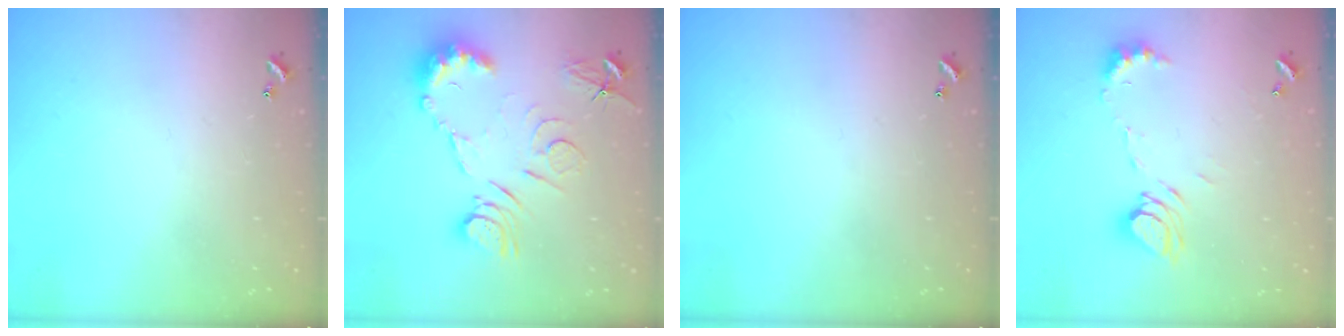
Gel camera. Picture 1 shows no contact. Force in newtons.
{"total": 11.6, "press": 11.6, "slide": 0.5}
{"total": 0.0}
{"total": 8.6, "press": 8.5, "slide": 1.1}